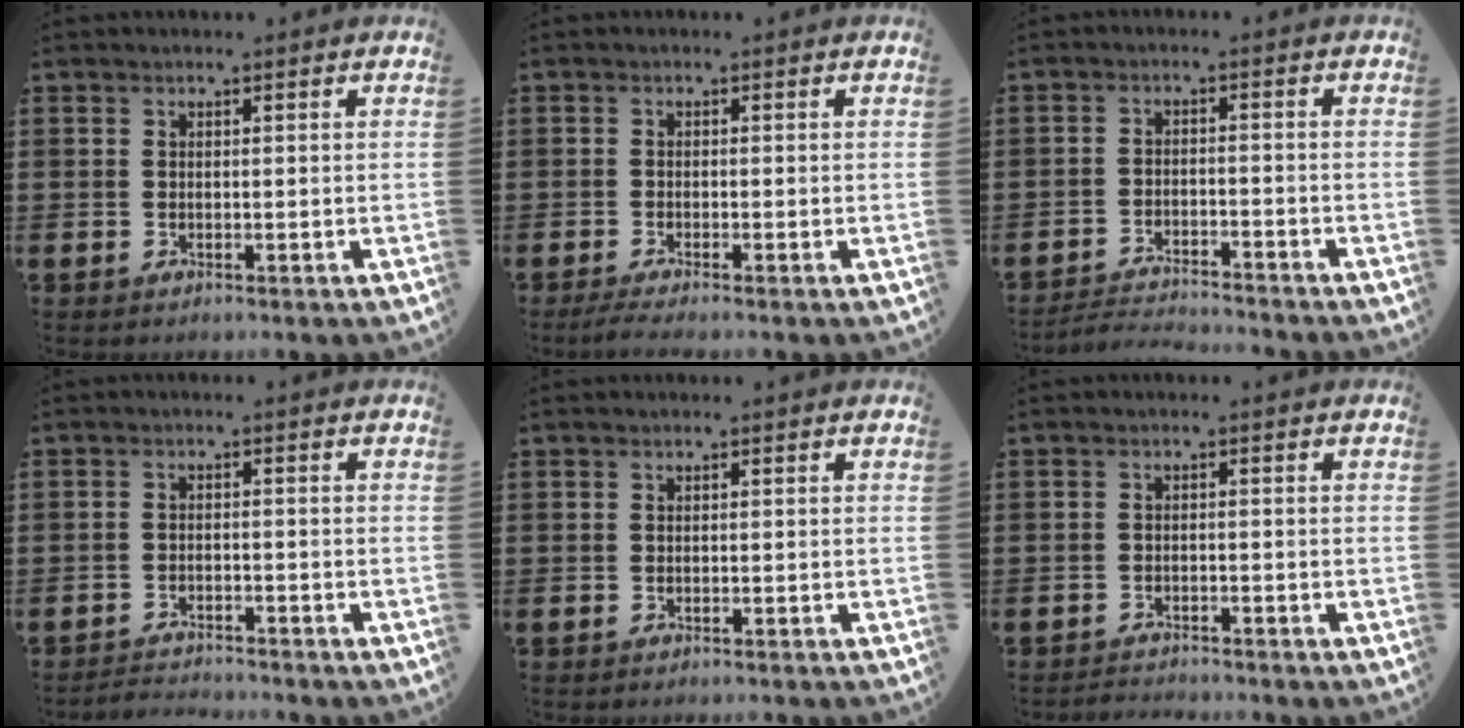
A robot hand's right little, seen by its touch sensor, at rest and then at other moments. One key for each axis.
{"total": 1.1, "fx": -0.7, "fy": 0.1, "fz": 0.9, "tx": -0.015, "ty": -0.002, "tz": -0.014}
{"total": 2.7, "fx": -2.7, "fy": -0.1, "fz": 0.1, "tx": -0.005, "ty": 0.002, "tz": -0.058}
{"total": 2.0, "fx": -2.0, "fy": 0.0, "fz": -0.2, "tx": -0.003, "ty": 0.003, "tz": -0.045}
{"total": 0.0}
{"total": 1.4, "fx": -1.4, "fy": -0.1, "fz": -0.1, "tx": -0.002, "ty": 0.003, "tz": -0.029}